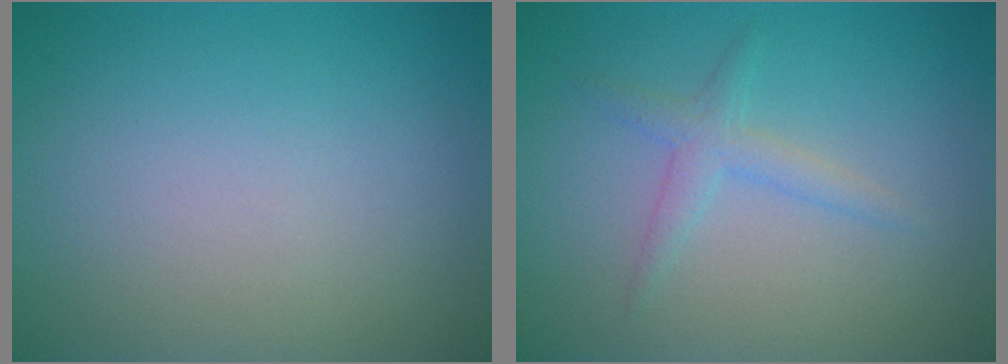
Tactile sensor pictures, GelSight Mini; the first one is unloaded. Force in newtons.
{"total": 1.8, "press": 1.8, "slide": 0.0}